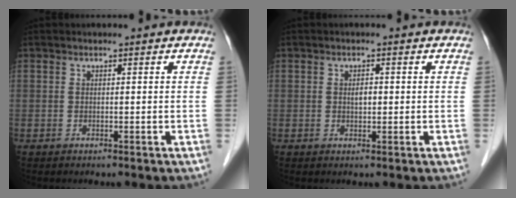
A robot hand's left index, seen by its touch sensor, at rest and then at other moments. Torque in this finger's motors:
{"motor_torque": [0.14, 0.05, 0.02, 0.01]}